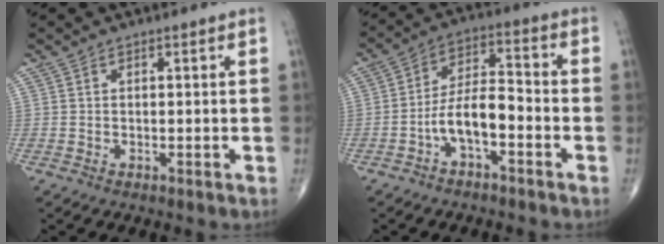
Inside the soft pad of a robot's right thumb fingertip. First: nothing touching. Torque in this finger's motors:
{"motor_torque": [0.25, 0.01, 0.91, -0.29, 0.06]}